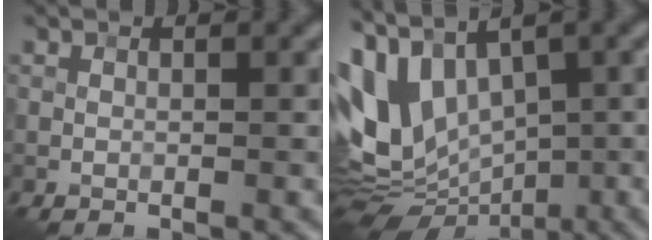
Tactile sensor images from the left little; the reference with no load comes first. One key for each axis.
{"total": 9.3, "fx": 1.4, "fy": 6.2, "fz": 6.7, "tx": -0.139, "ty": -0.002, "tz": 0.021}